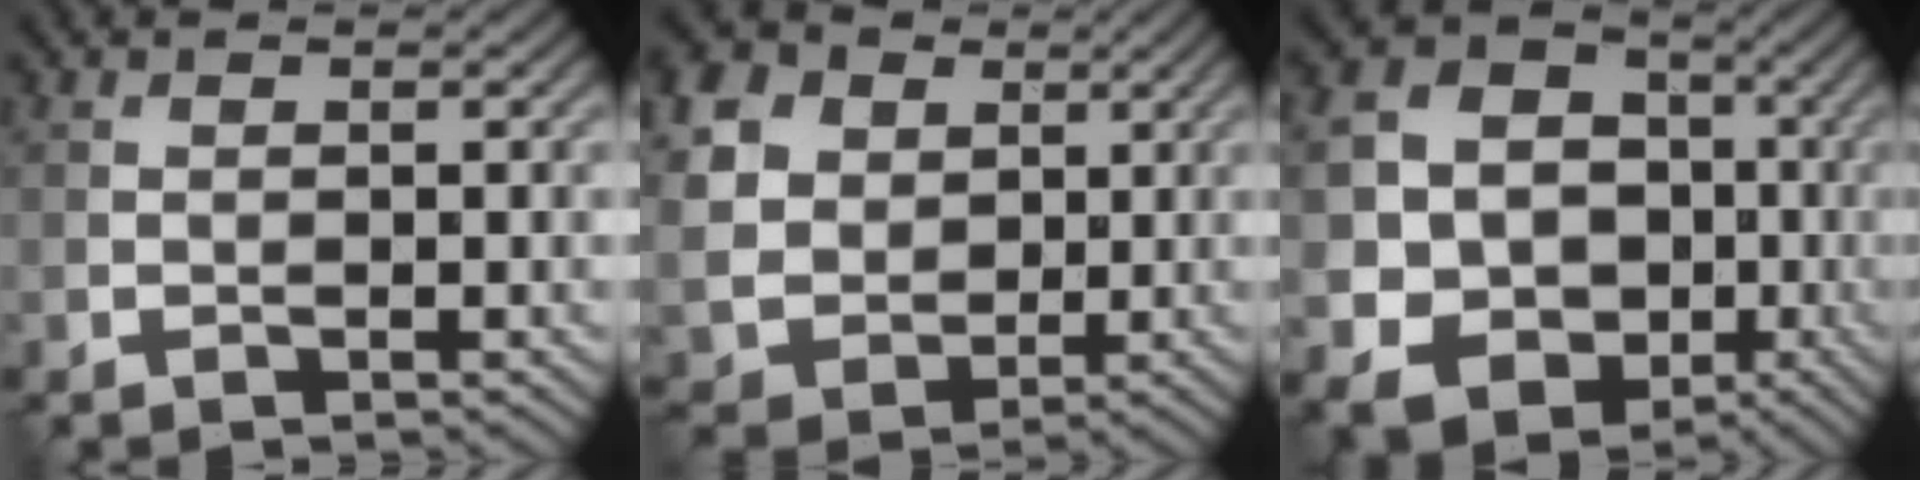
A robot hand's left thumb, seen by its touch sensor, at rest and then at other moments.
{"total": 12.8, "force": [4.1, 10.4, 6.1], "torque": [-0.217, 0.013, 0.103]}
{"total": 15.3, "force": [-2.3, 13.8, 6.2], "torque": [-0.178, -0.032, -0.045]}